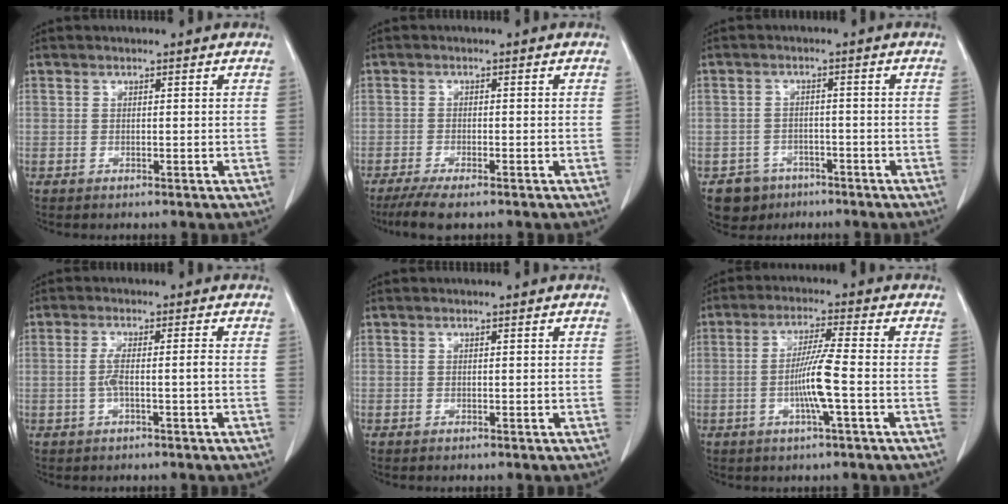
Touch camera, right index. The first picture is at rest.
{"total": 5.7, "force": [-4.3, 1.0, 3.6], "torque": [-0.062, -0.013, -0.069]}
{"total": 4.7, "force": [-3.0, 3.6, 0.1], "torque": [0.000, 0.009, -0.043]}
{"total": 3.1, "force": [-0.8, 0.0, 3.0], "torque": [-0.062, 0.005, -0.013]}
{"total": 0.0}
{"total": 6.9, "force": [-1.6, -0.6, 6.6], "torque": [-0.130, -0.003, -0.032]}